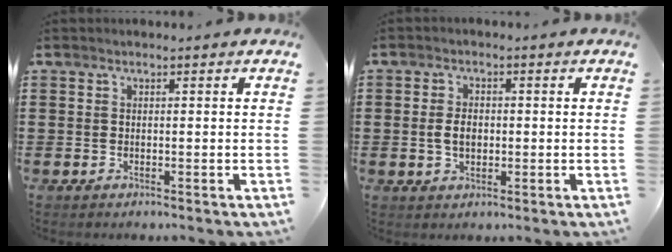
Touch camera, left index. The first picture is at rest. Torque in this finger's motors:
{"motor_torque": [1.04, 0.47, 0.48, 0.05]}